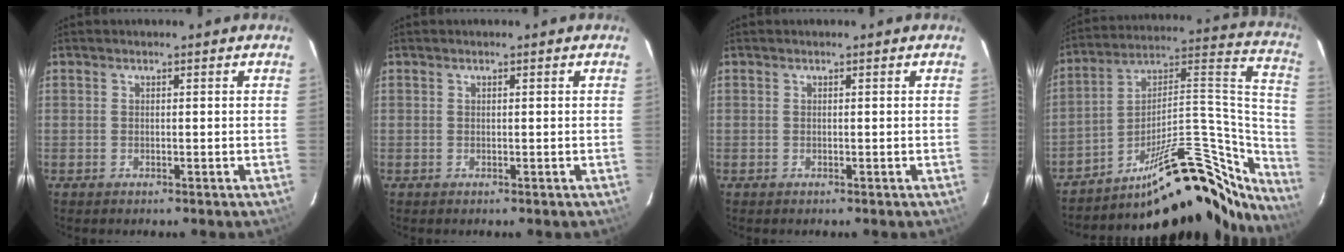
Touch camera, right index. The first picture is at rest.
{"total": 0.0}
{"total": 0.0}
{"total": 30.0, "force": [-23.2, 9.4, 16.5], "torque": [-0.192, 0.051, -0.329]}